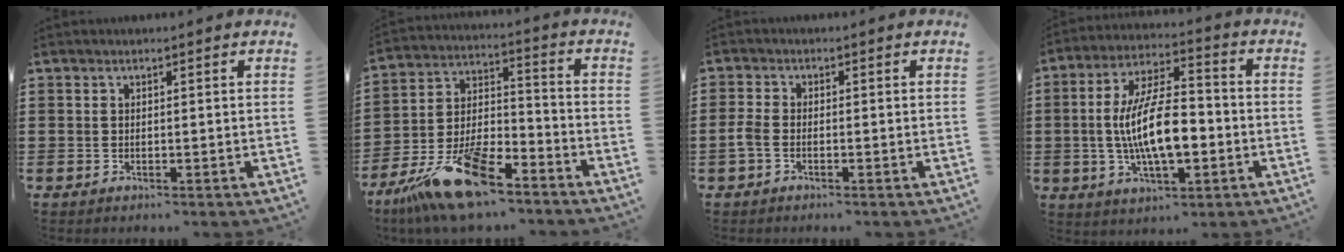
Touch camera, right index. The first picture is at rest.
{"total": 16.1, "force": [-12.1, 4.8, 9.4], "torque": [-0.179, 0.042, -0.217]}
{"total": 1.9, "force": [-0.9, 0.8, 1.5], "torque": [-0.042, -0.005, -0.020]}
{"total": 12.0, "force": [-1.8, 4.4, 11.0], "torque": [-0.230, -0.003, -0.035]}